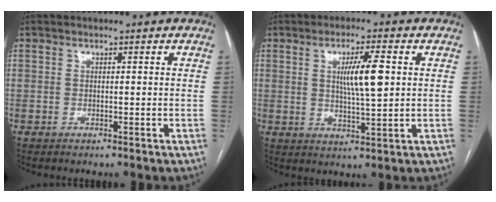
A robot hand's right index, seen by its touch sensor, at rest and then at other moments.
{"total": 7.2, "force": [1.4, 0.8, 7.0], "torque": [-0.120, -0.001, 0.027]}